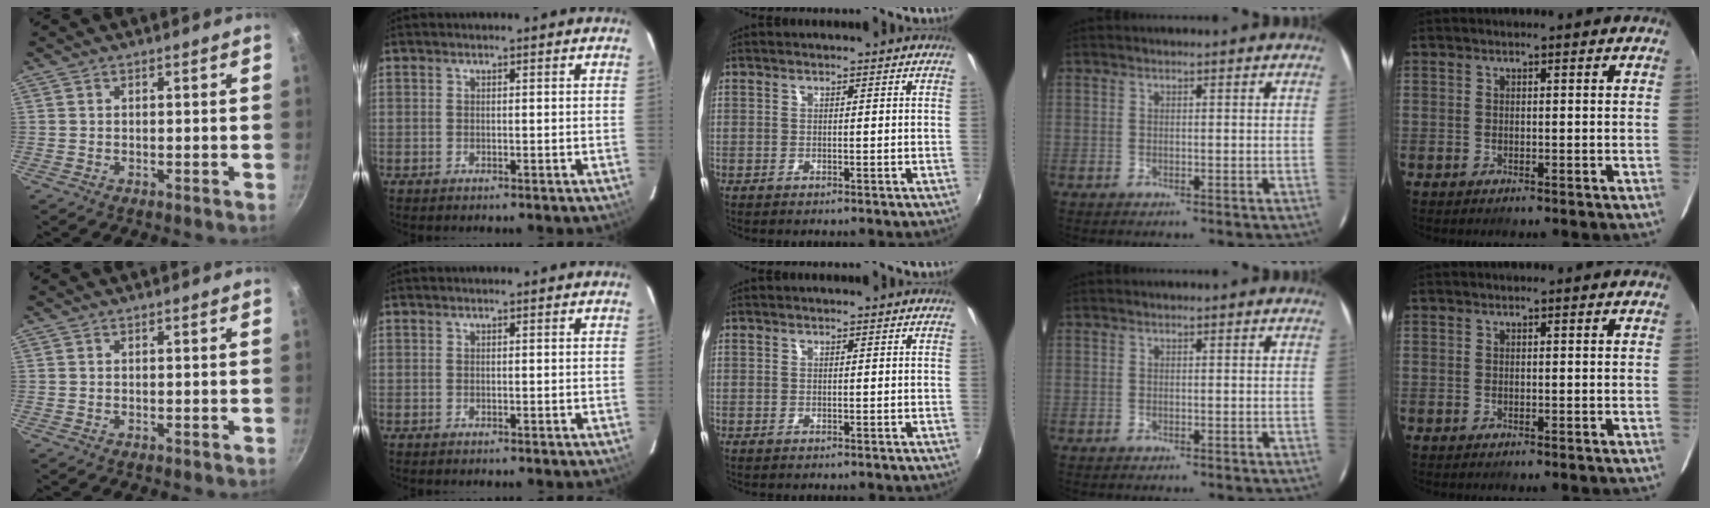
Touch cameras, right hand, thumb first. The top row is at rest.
{}